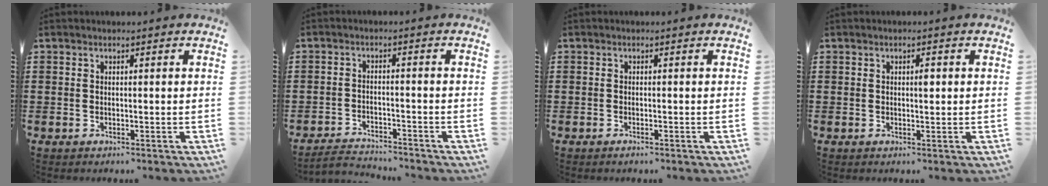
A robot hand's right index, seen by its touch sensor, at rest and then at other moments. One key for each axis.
{"total": 2.8, "fx": -2.8, "fy": 0.2, "fz": 0.1, "tx": -0.008, "ty": 0.002, "tz": -0.061}
{"total": 0.6, "fx": -0.4, "fy": 0.0, "fz": 0.4, "tx": -0.008, "ty": -0.002, "tz": -0.007}
{"total": 1.4, "fx": 0.2, "fy": 0.5, "fz": 1.3, "tx": -0.017, "ty": 0.000, "tz": 0.001}